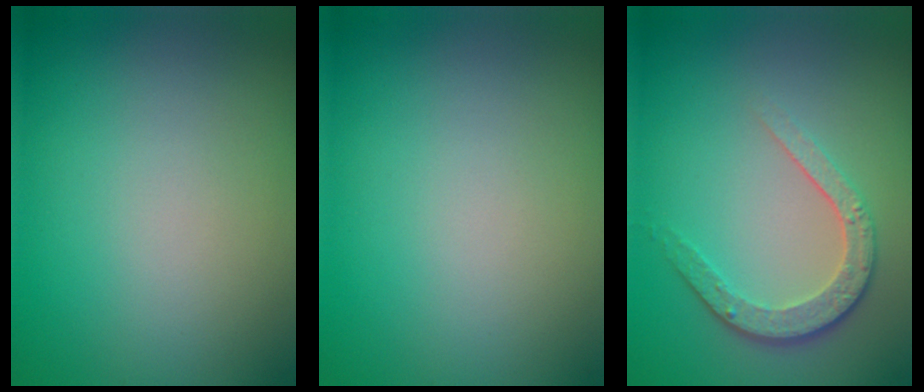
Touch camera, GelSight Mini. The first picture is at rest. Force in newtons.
{"total": 0.0}
{"total": 3.5, "press": 2.8, "slide": 2.1}